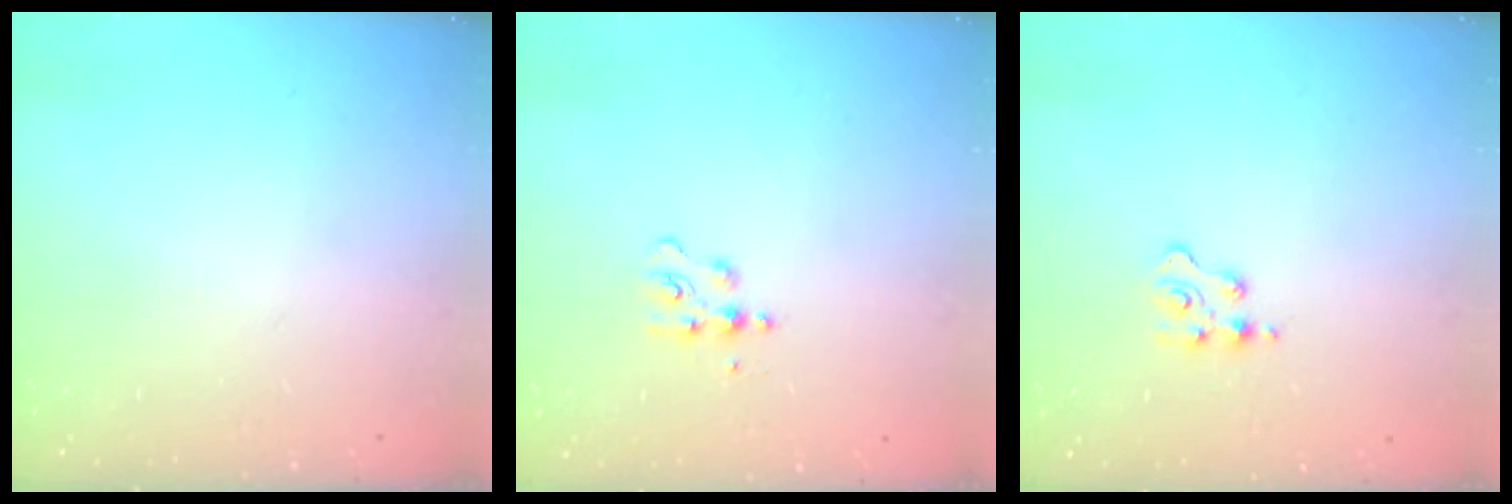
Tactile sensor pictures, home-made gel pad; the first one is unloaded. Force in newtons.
{"total": 6.1, "press": 6.1, "slide": 0.6}
{"total": 2.9, "press": 2.9, "slide": 0.4}